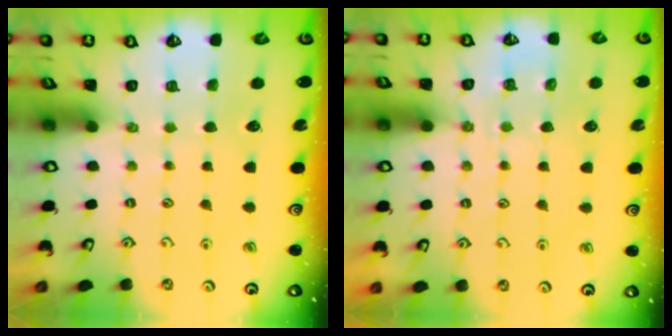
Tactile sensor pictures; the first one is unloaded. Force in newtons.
{"total": 4.8, "press": 4.8, "slide": 0.7}